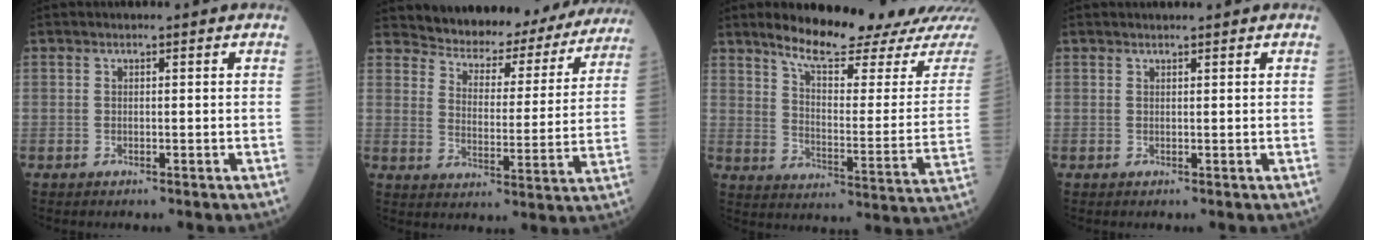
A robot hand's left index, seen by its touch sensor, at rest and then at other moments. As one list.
[{"total": 19.8, "force": [18.5, 5.7, 4.1], "torque": [-0.041, -0.034, 0.219]}, {"total": 18.3, "force": [16.4, 1.2, 8.0], "torque": [-0.112, -0.070, 0.220]}, {"total": 1.2, "force": [1.1, 0.0, 0.4], "torque": [-0.005, 0.010, 0.020]}]